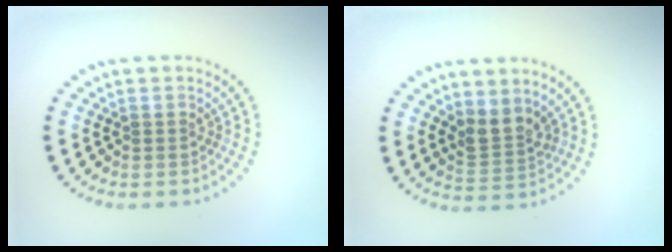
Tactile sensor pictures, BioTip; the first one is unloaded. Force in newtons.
{"total": 2.5, "press": 2.0, "slide": 1.6}